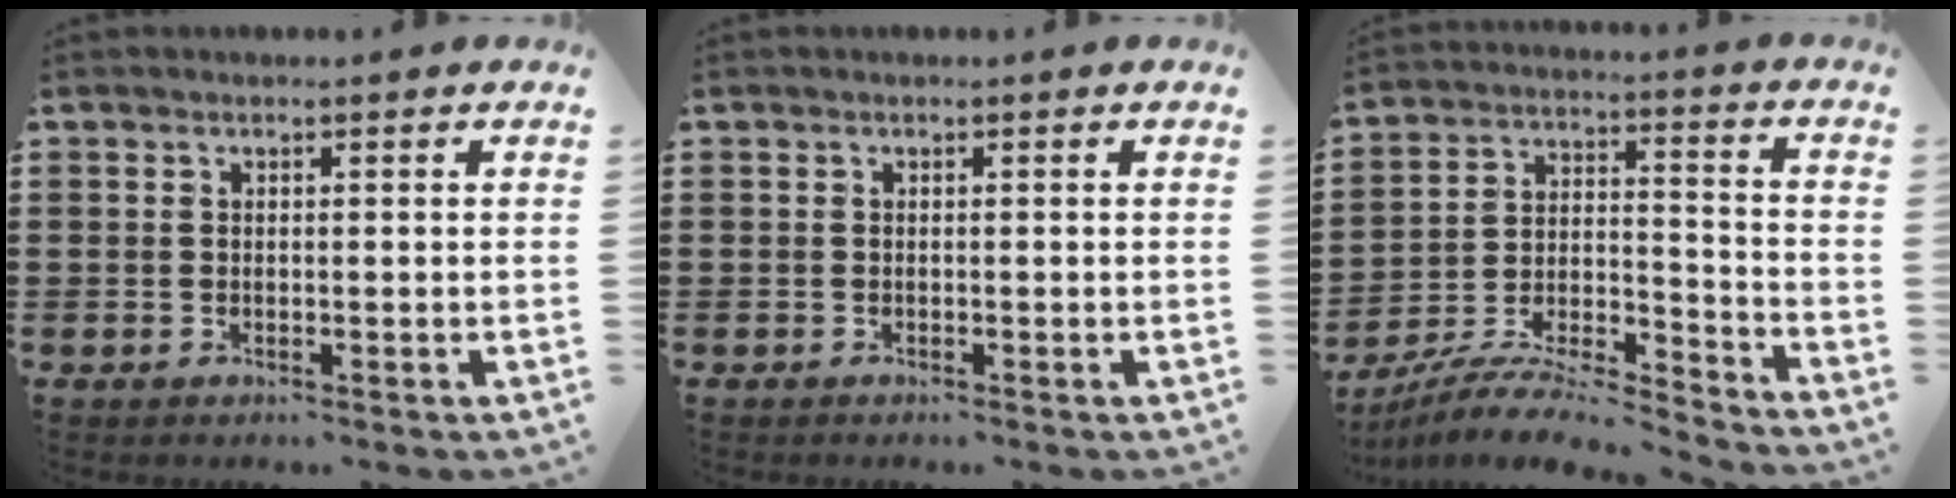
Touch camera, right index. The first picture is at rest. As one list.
[{"total": 0.0}, {"total": 8.1, "force": [-7.5, 0.7, 3.0], "torque": [-0.055, 0.003, -0.148]}]